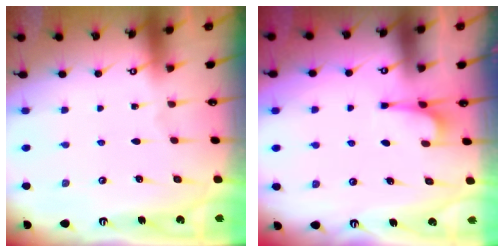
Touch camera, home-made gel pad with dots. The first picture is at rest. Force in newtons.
{"total": 1.2, "press": 1.2, "slide": 0.5}